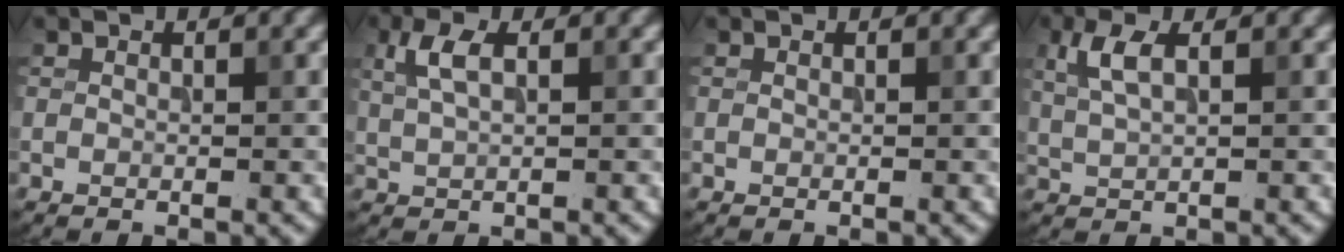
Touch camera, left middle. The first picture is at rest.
{"total": 2.8, "force": [1.1, 1.2, 2.3], "torque": [-0.052, 0.004, 0.023]}
{"total": 0.0}
{"total": 2.8, "force": [1.2, 1.1, 2.3], "torque": [-0.056, 0.003, 0.025]}